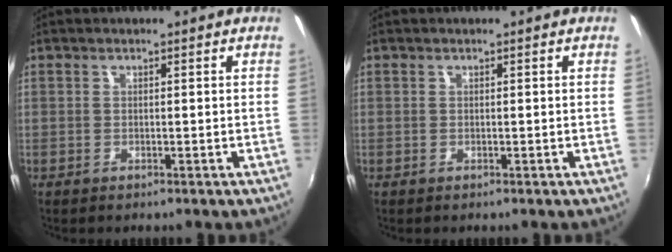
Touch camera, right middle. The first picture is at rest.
{"total": 0.0}